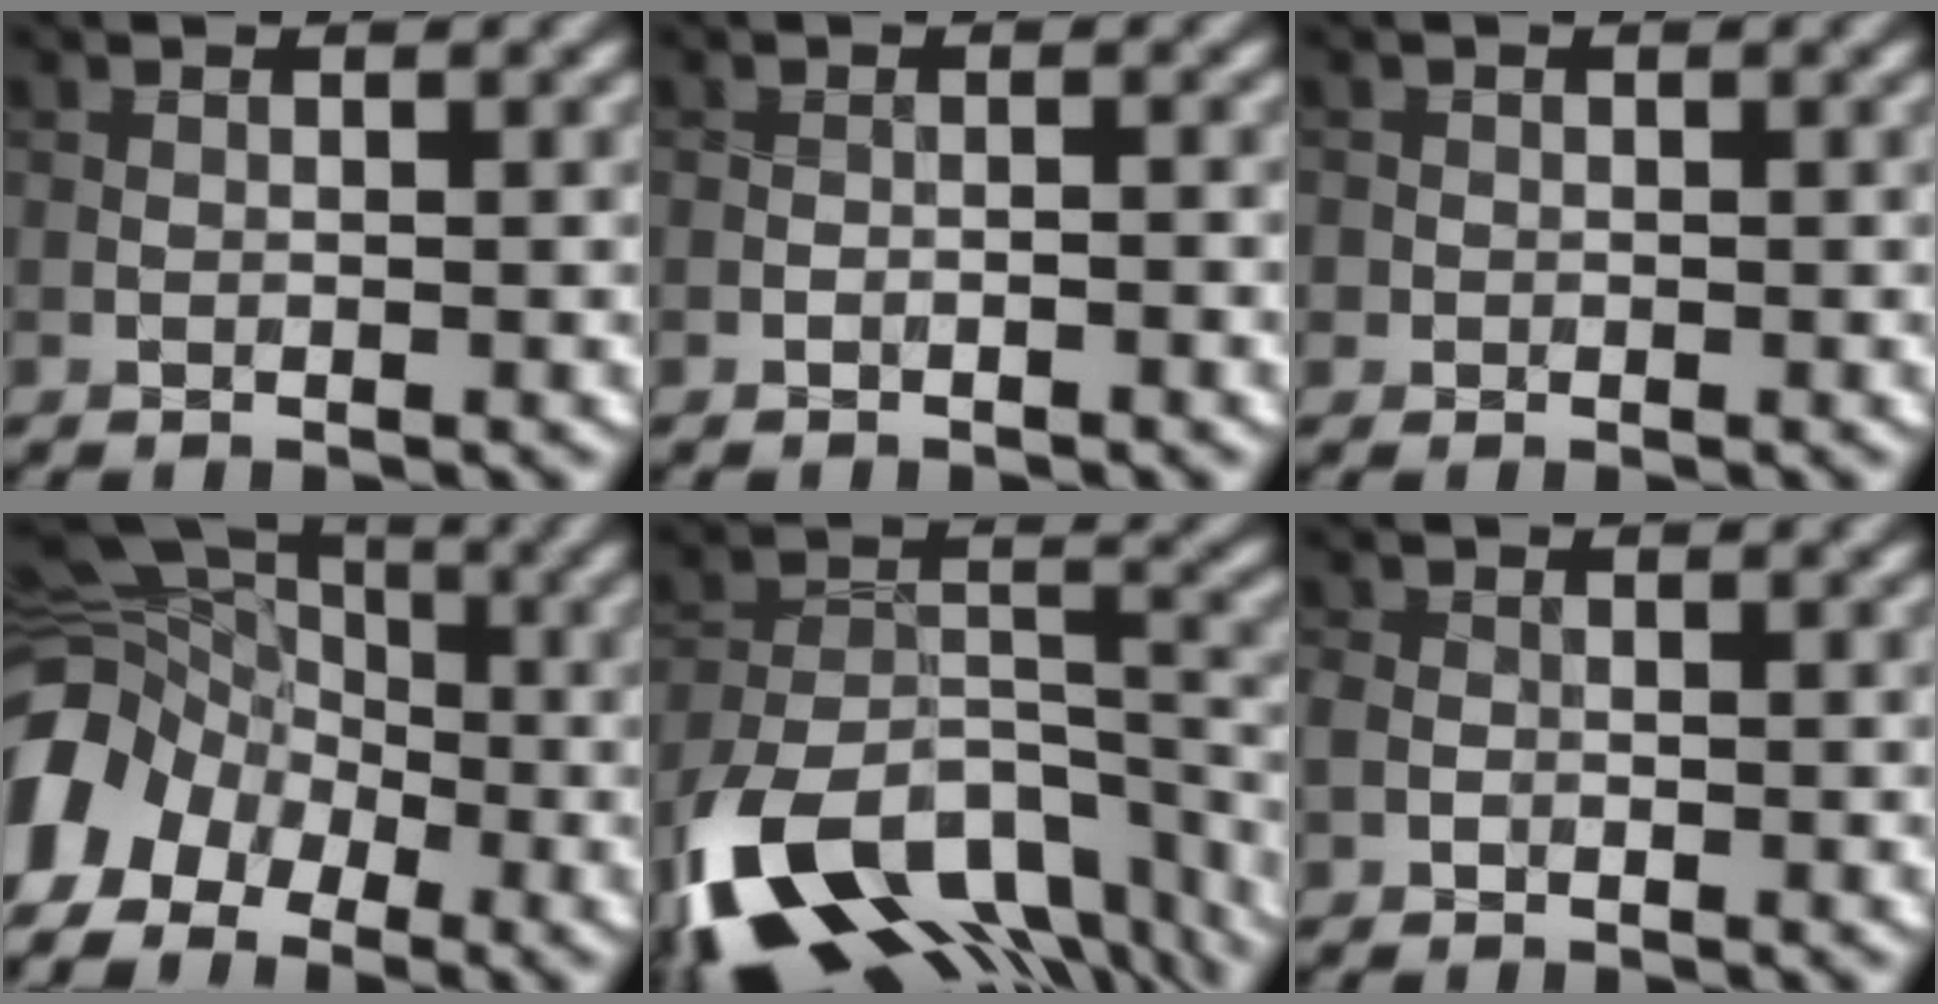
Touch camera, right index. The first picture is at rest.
{"total": 0.7, "force": [-0.6, 0.2, 0.2], "torque": [-0.003, 0.002, -0.010]}
{"total": 0.7, "force": [-0.1, 0.7, 0.0], "torque": [0.010, -0.005, -0.003]}
{"total": 11.2, "force": [-3.7, 8.7, 5.9], "torque": [-0.126, 0.001, -0.073]}
{"total": 13.9, "force": [-8.8, 7.3, 7.9], "torque": [-0.174, -0.011, -0.140]}
{"total": 1.3, "force": [-0.4, 1.0, 0.6], "torque": [-0.012, -0.001, -0.013]}